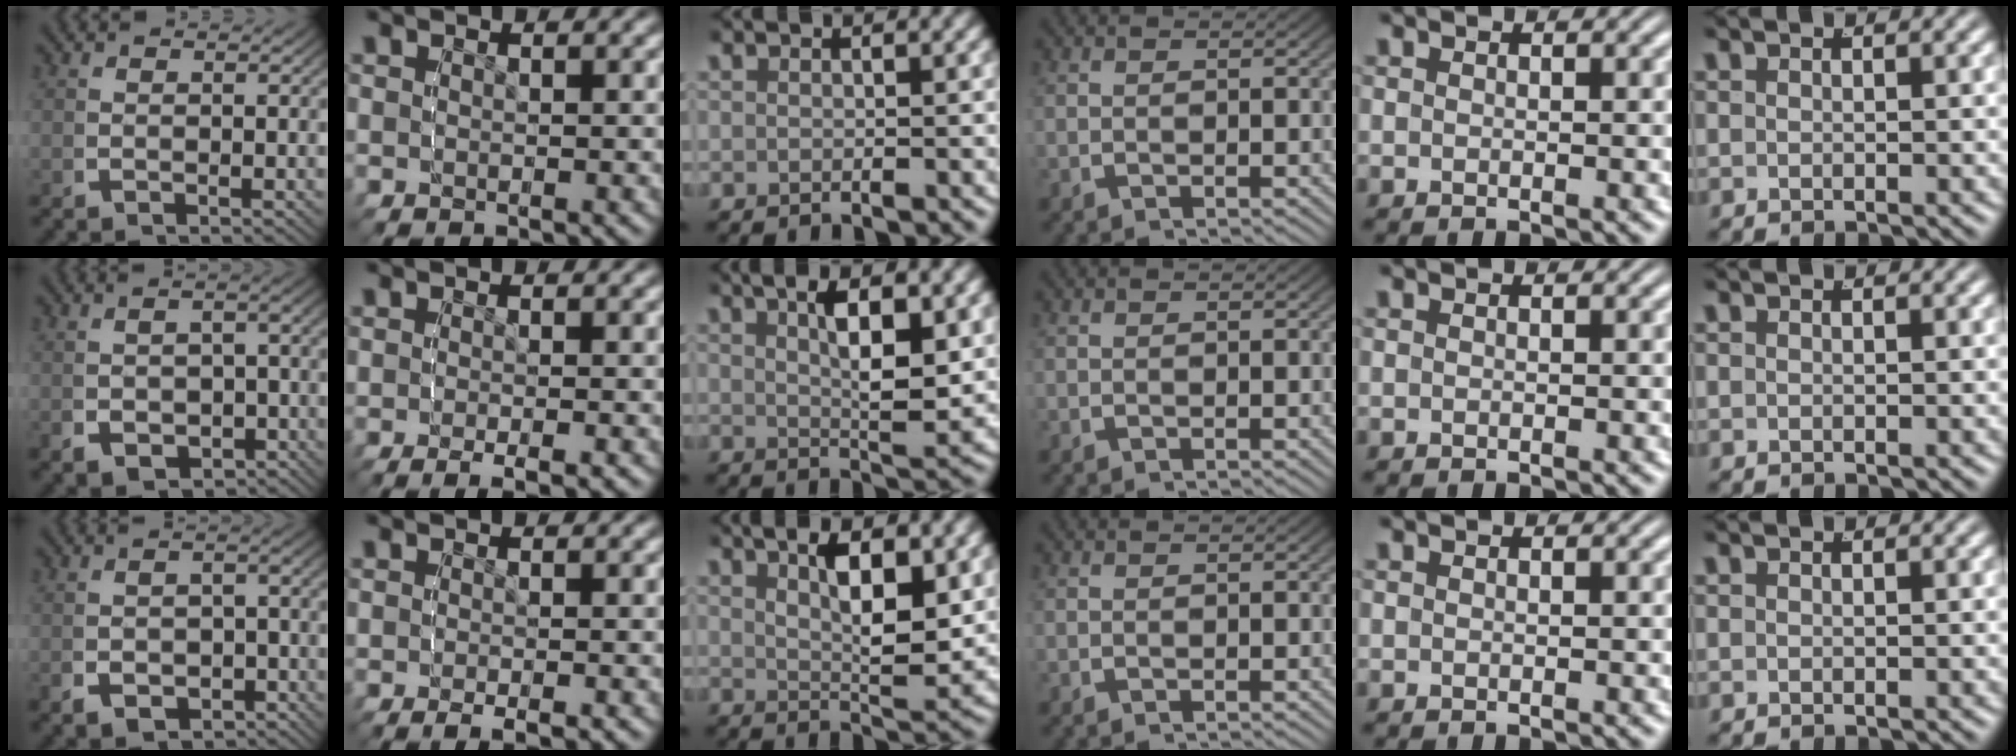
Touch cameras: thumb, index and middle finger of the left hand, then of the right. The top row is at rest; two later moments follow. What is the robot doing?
{"motion": "grasp_and_lifting", "object": "sponge"}